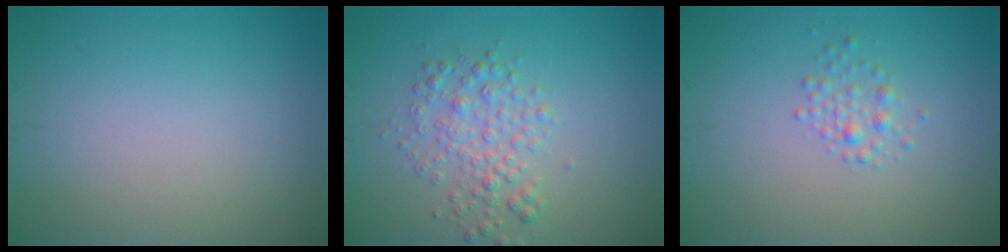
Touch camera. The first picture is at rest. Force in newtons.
{"total": 2.9, "press": 2.9, "slide": 0.0}
{"total": 1.4, "press": 1.4, "slide": 0.1}